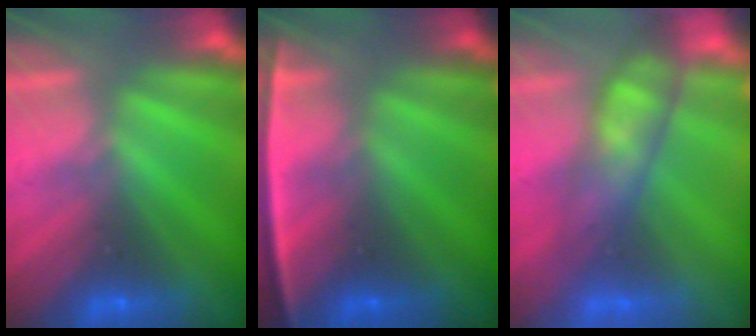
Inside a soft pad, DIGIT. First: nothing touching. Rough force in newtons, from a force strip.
{"total": 2.3}
{"total": 4.4}